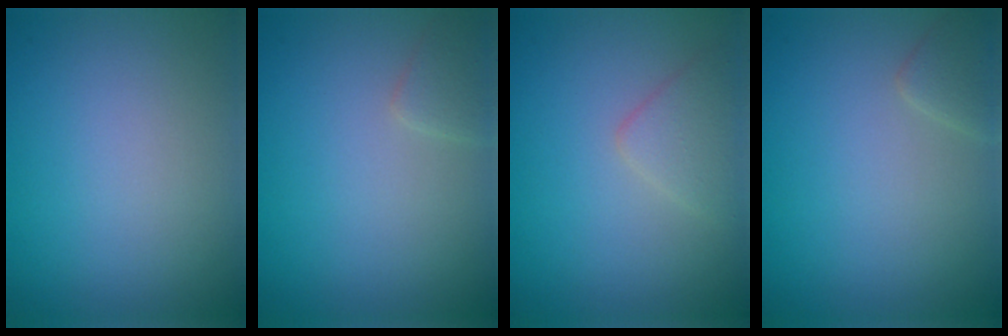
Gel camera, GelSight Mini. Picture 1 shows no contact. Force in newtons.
{"total": 1.3, "press": 1.3, "slide": 0.0}
{"total": 2.1, "press": 2.1, "slide": 0.2}
{"total": 1.4, "press": 1.4, "slide": 0.1}